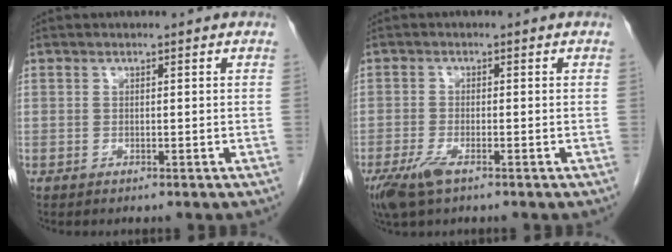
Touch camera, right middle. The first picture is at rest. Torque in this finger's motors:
{"motor_torque": [0.39, -0.20, 0.03, 0.05]}